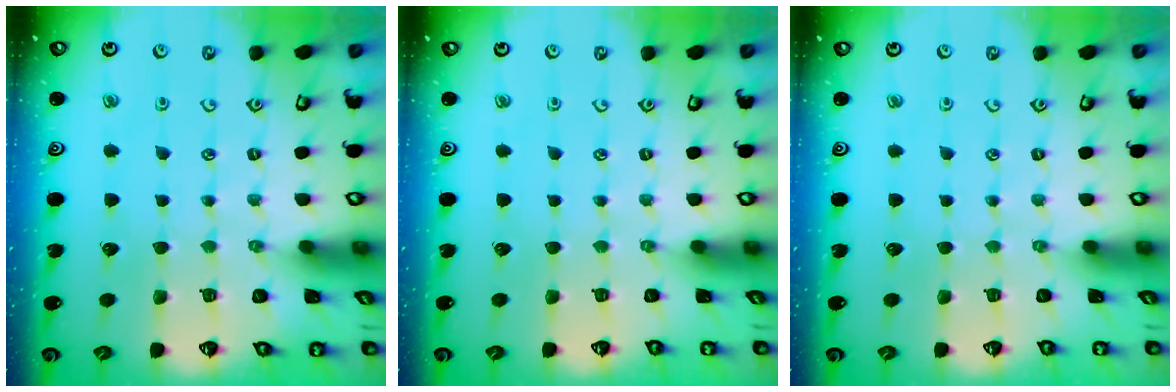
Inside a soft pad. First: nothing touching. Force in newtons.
{"total": 0.0}
{"total": 0.0}